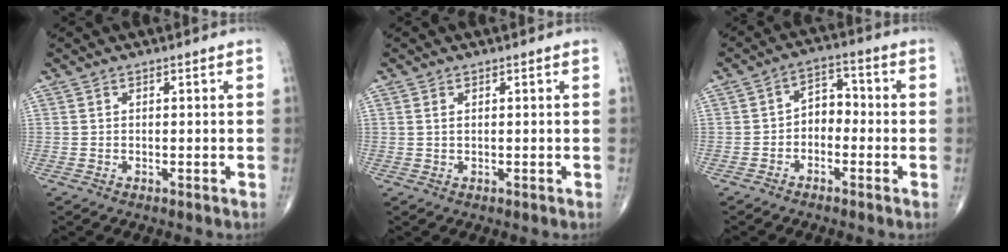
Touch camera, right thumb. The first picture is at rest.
{"total": 0.7, "force": [0.3, 0.3, 0.6], "torque": [-0.011, 0.005, 0.007]}
{"total": 5.1, "force": [-1.4, 3.7, 3.2], "torque": [-0.028, 0.031, -0.039]}